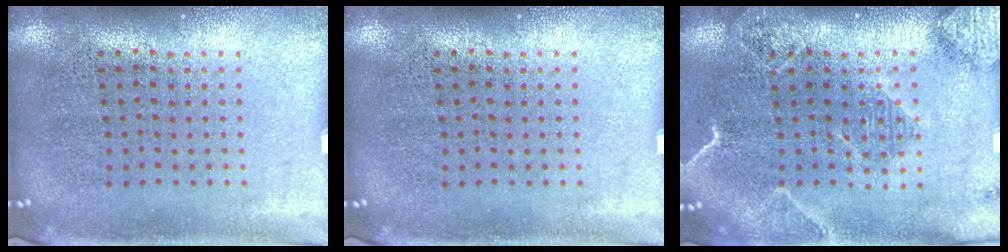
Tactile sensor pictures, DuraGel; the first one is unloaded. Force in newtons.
{"total": 0.0}
{"total": 2.2, "press": 2.1, "slide": 0.8}